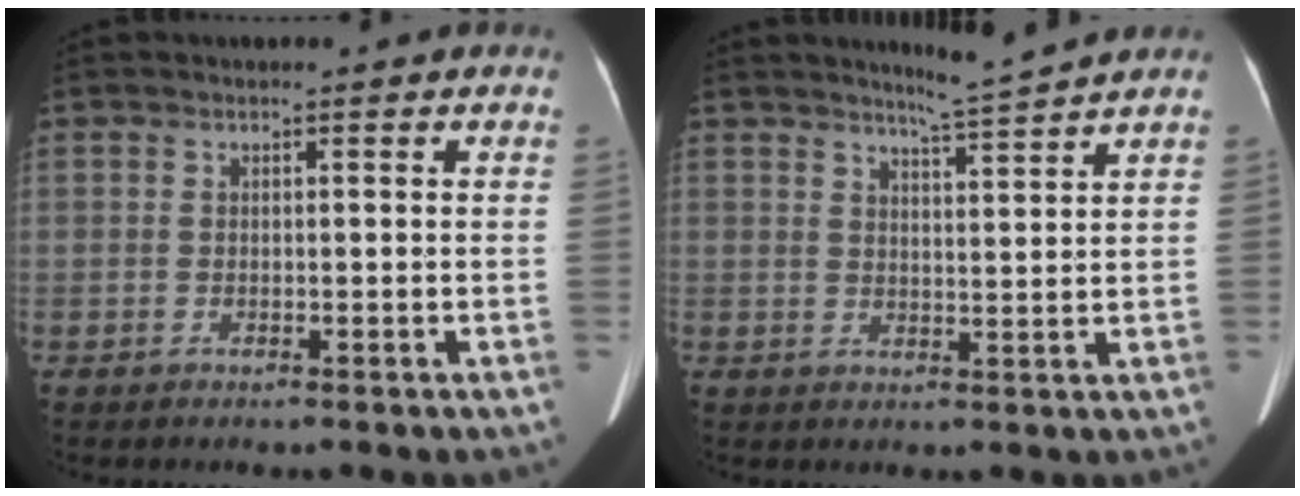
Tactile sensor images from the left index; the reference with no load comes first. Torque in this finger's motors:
{"motor_torque": [-0.89, -0.82, -0.65, -0.21]}